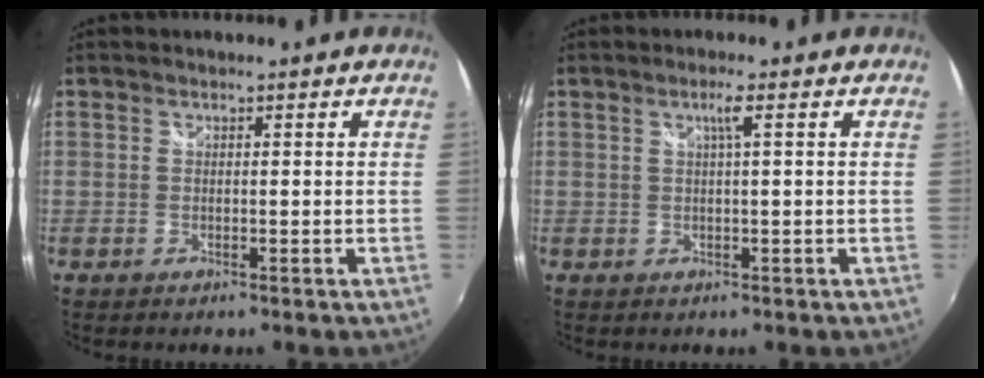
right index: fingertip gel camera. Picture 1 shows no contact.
{"total": 2.0, "force": [0.6, -0.4, 1.8], "torque": [-0.034, 0.001, 0.011]}